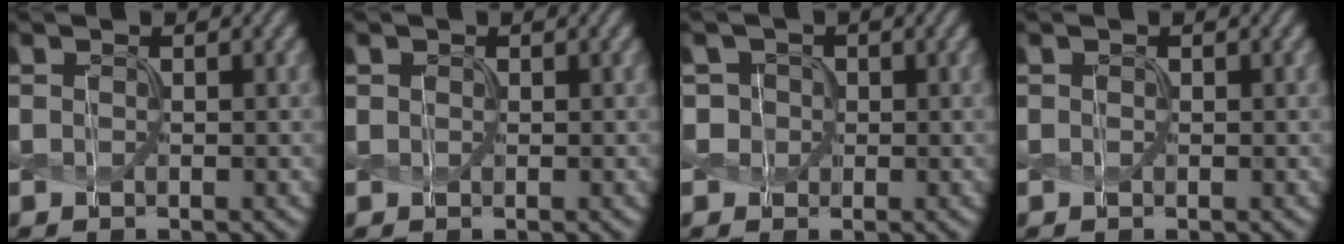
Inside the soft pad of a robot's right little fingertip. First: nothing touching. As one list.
[{"total": 0.5, "force": [0.3, 0.5, 0.0], "torque": [0.002, 0.000, 0.006]}, {"total": 2.4, "force": [0.4, 2.2, 0.8], "torque": [-0.003, 0.012, 0.001]}, {"total": 0.0}]